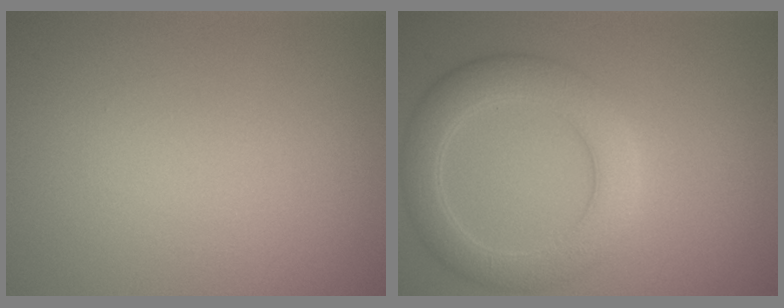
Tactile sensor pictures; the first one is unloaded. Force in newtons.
{"total": 4.8, "press": 4.8, "slide": 0.4}